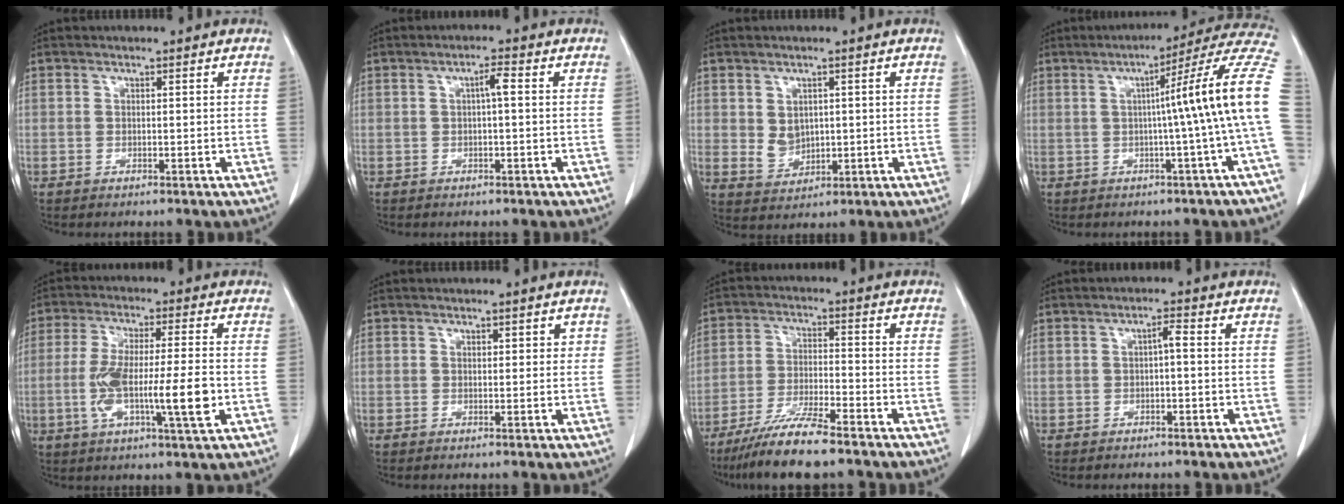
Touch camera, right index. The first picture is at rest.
{"total": 2.1, "force": [0.2, 0.2, 2.1], "torque": [-0.036, 0.005, 0.004]}
{"total": 3.7, "force": [0.6, 2.9, 2.2], "torque": [-0.041, 0.000, 0.026]}
{"total": 14.2, "force": [0.1, -2.2, 14.0], "torque": [-0.168, 0.023, -0.008]}
{"total": 12.3, "force": [-2.3, 1.0, 12.0], "torque": [-0.224, -0.002, -0.041]}
{"total": 1.5, "force": [0.8, 1.0, 0.8], "torque": [-0.003, 0.001, 0.010]}
{"total": 8.5, "force": [-6.8, 0.6, 5.1], "torque": [-0.099, -0.025, -0.127]}
{"total": 1.6, "force": [-0.1, 0.3, 1.6], "torque": [-0.026, 0.005, -0.001]}